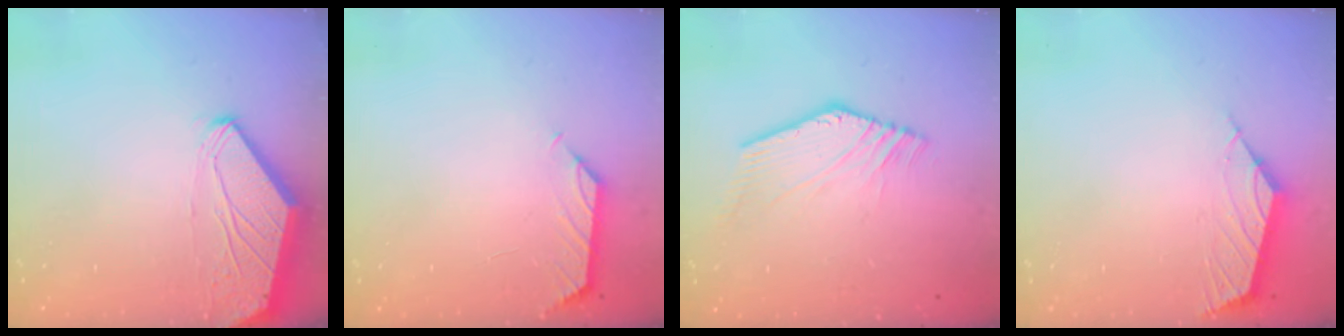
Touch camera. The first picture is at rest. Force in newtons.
{"total": 0.5, "press": 0.3, "slide": 0.4}
{"total": 0.6, "press": 0.0, "slide": 0.6}
{"total": 2.7, "press": 2.6, "slide": 0.7}